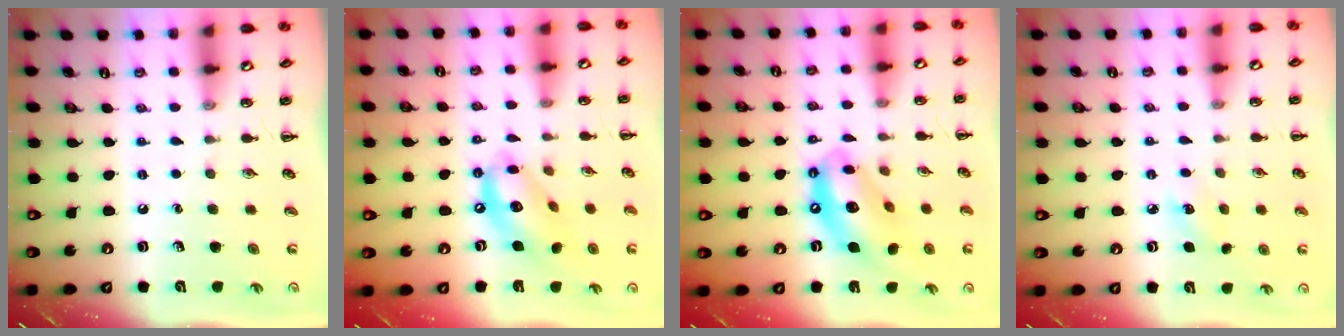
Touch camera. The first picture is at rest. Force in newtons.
{"total": 14.0, "press": 13.7, "slide": 3.0}
{"total": 13.7, "press": 13.3, "slide": 3.5}
{"total": 5.1, "press": 4.9, "slide": 1.3}